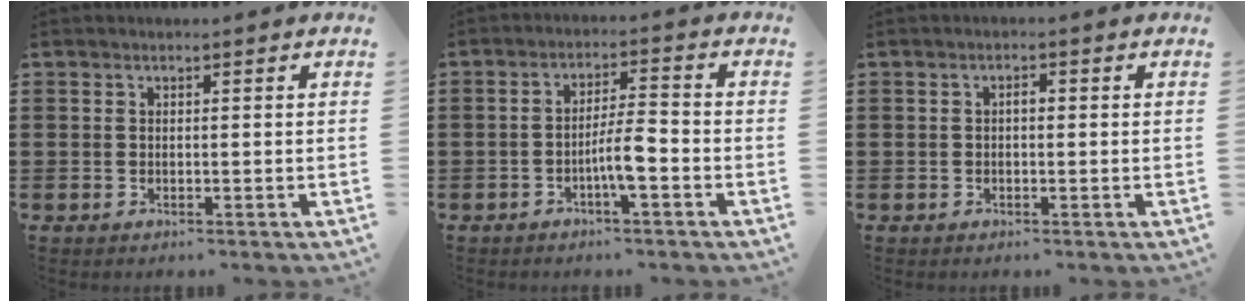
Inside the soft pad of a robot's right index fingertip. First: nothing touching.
{"total": 5.3, "force": [-2.1, 0.8, 4.9], "torque": [-0.091, 0.000, -0.040]}
{"total": 1.1, "force": [-0.2, 0.5, 1.0], "torque": [-0.019, 0.001, -0.005]}